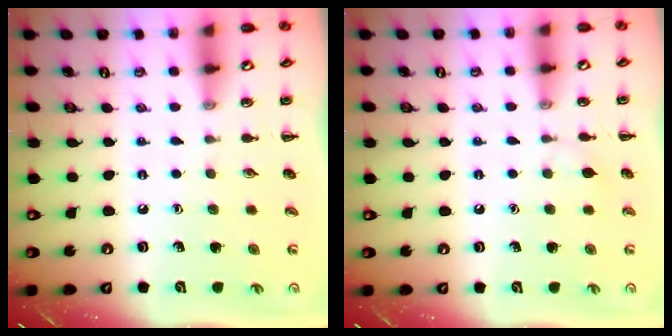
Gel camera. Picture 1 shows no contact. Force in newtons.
{"total": 3.7, "press": 3.6, "slide": 0.9}